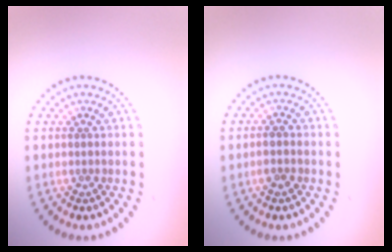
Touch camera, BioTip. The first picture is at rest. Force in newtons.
{"total": 1.4, "press": 1.3, "slide": 0.6}